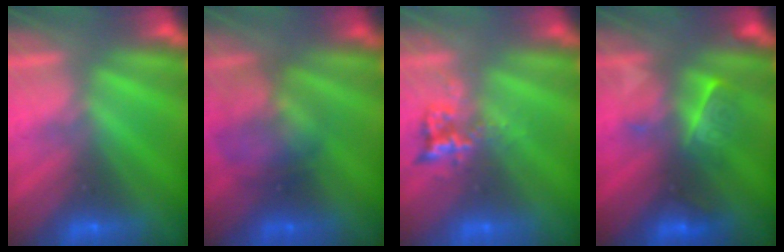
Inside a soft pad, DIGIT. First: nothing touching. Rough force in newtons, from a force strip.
{"total": 2.3}
{"total": 2.4}
{"total": 2.5}